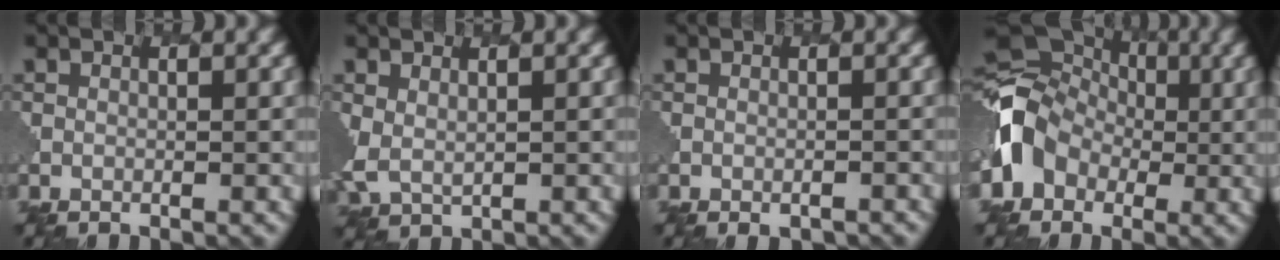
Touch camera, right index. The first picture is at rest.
{"total": 2.5, "force": [1.2, 1.7, 1.4], "torque": [-0.040, -0.009, 0.026]}
{"total": 1.1, "force": [-0.9, 0.4, 0.6], "torque": [-0.005, -0.002, -0.009]}
{"total": 7.4, "force": [-1.0, 6.3, 3.7], "torque": [-0.055, 0.001, -0.029]}